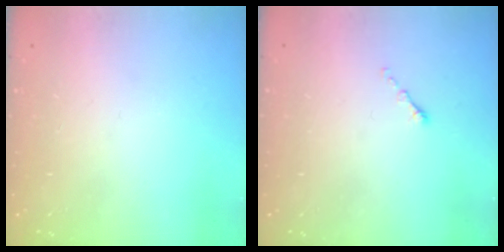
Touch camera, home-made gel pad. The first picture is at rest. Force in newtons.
{"total": 0.0}